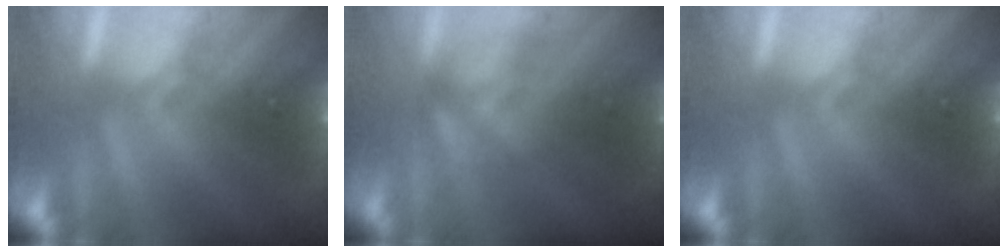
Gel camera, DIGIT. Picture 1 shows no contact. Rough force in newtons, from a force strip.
{"total": 2.9}
{"total": 0.0}